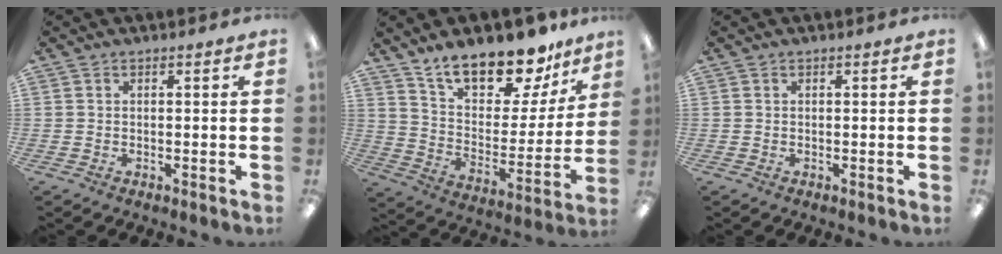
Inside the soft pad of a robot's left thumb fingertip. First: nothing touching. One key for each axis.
{"total": 18.7, "fx": 15.7, "fy": 7.0, "fz": 7.5, "tx": -0.122, "ty": -0.112, "tz": 0.275}
{"total": 0.0}